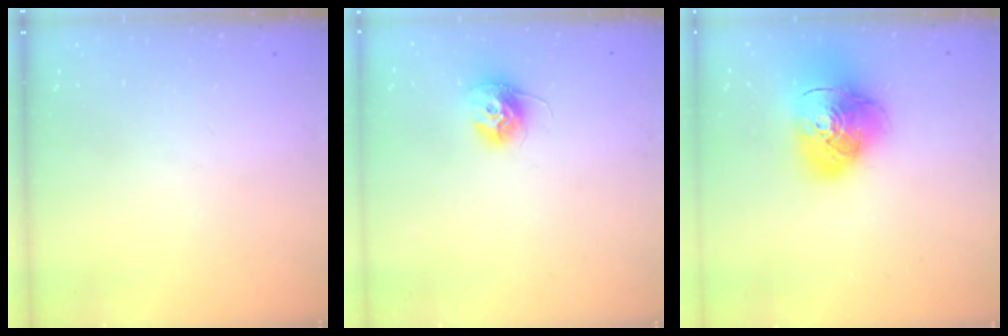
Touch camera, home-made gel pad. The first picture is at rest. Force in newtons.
{"total": 10.6, "press": 10.5, "slide": 0.7}
{"total": 16.7, "press": 16.6, "slide": 2.3}